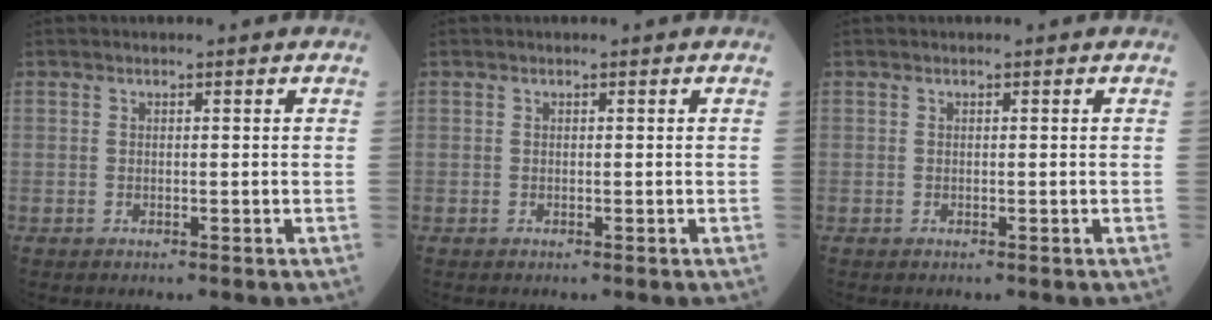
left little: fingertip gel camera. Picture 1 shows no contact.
{"total": 0.0}
{"total": 0.0}